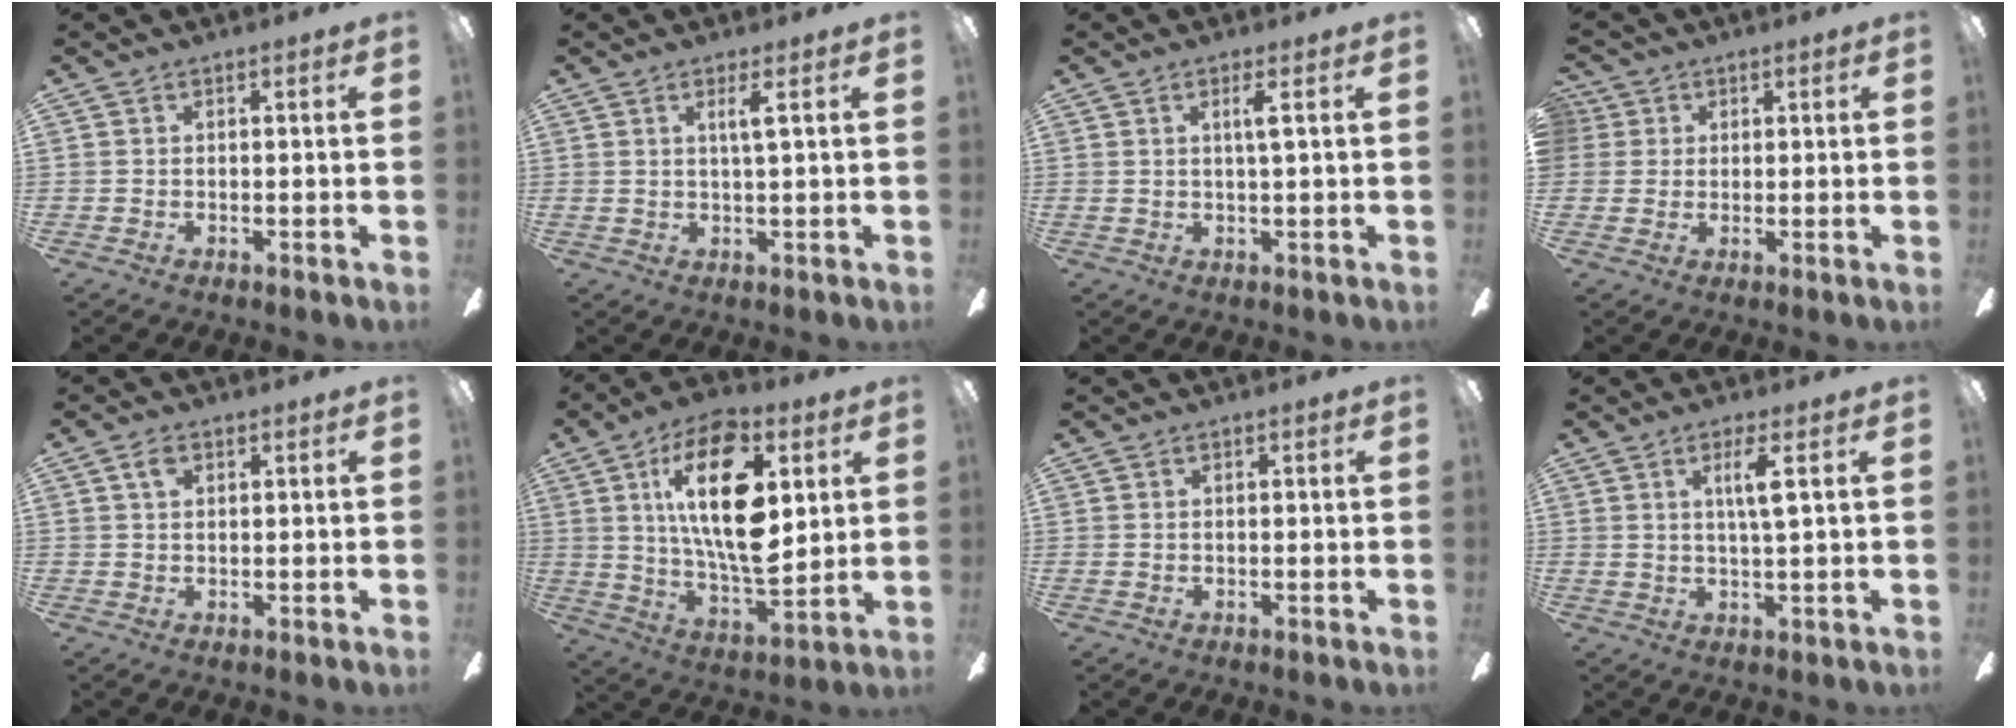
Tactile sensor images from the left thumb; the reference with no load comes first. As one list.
[{"total": 2.8, "force": [1.2, 0.0, 2.6], "torque": [-0.054, -0.002, 0.018]}, {"total": 2.7, "force": [1.0, 0.1, 2.5], "torque": [-0.052, 0.003, 0.013]}, {"total": 3.2, "force": [1.2, 2.9, 0.3], "torque": [-0.007, 0.008, 0.019]}, {"total": 2.8, "force": [1.5, 1.6, 1.7], "torque": [-0.029, 0.001, 0.025]}, {"total": 23.1, "force": [7.4, 10.4, 19.2], "torque": [-0.355, -0.021, 0.112]}, {"total": 0.0}, {"total": 7.1, "force": [3.3, 1.0, 6.2], "torque": [-0.113, -0.004, 0.049]}]